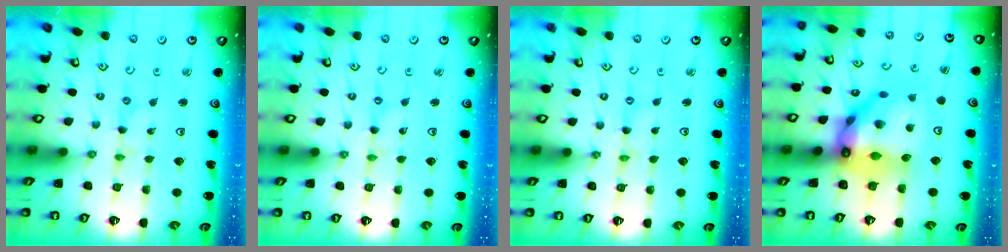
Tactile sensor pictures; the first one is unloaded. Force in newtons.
{"total": 0.0}
{"total": 0.7, "press": 0.7, "slide": 0.2}
{"total": 17.4, "press": 17.3, "slide": 1.5}